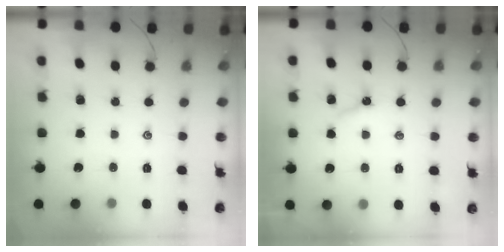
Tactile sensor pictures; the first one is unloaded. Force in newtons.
{"total": 2.9, "press": 2.8, "slide": 0.4}